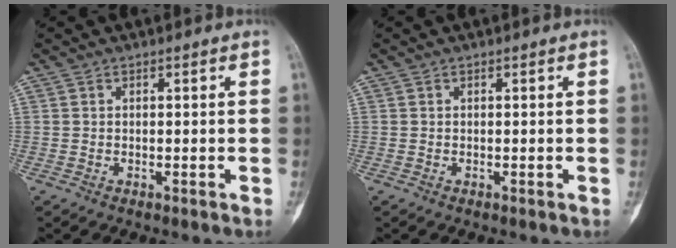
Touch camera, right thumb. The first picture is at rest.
{"total": 0.0}